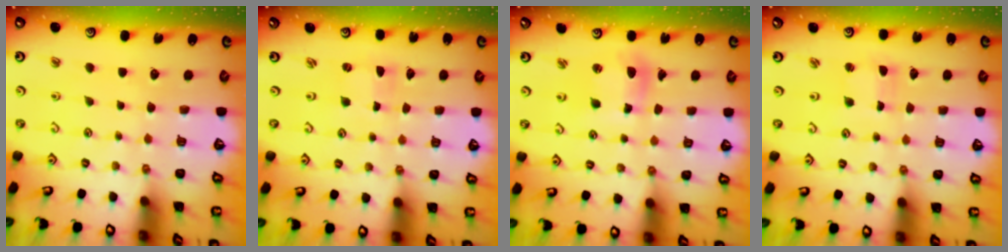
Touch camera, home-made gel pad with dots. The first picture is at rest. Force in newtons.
{"total": 0.0}
{"total": 9.1, "press": 9.0, "slide": 0.8}
{"total": 2.2, "press": 2.2, "slide": 0.2}